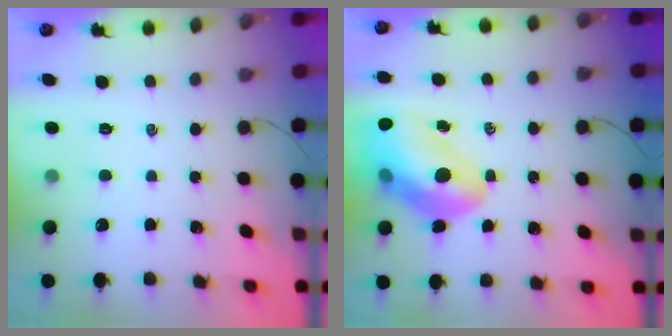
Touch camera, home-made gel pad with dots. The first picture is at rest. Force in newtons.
{"total": 16.6, "press": 16.0, "slide": 4.5}